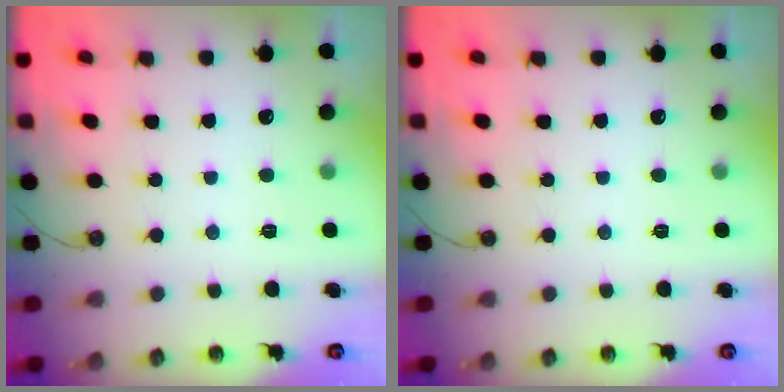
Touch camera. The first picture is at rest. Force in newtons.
{"total": 0.0}